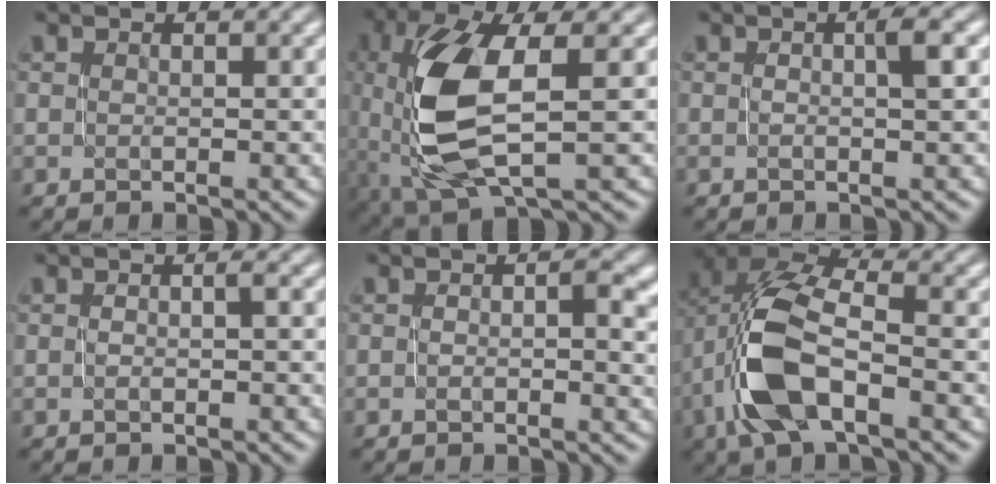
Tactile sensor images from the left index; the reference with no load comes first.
{"total": 9.1, "force": [0.2, 4.1, 8.2], "torque": [-0.185, -0.008, 0.014]}
{"total": 2.0, "force": [0.0, 0.4, 2.0], "torque": [-0.029, 0.001, -0.003]}
{"total": 0.7, "force": [-0.3, 0.1, 0.6], "torque": [-0.012, -0.004, -0.006]}
{"total": 3.1, "force": [0.0, 1.1, 2.9], "torque": [-0.045, 0.001, -0.003]}
{"total": 9.1, "force": [-2.5, 4.5, 7.5], "torque": [-0.170, 0.010, -0.056]}